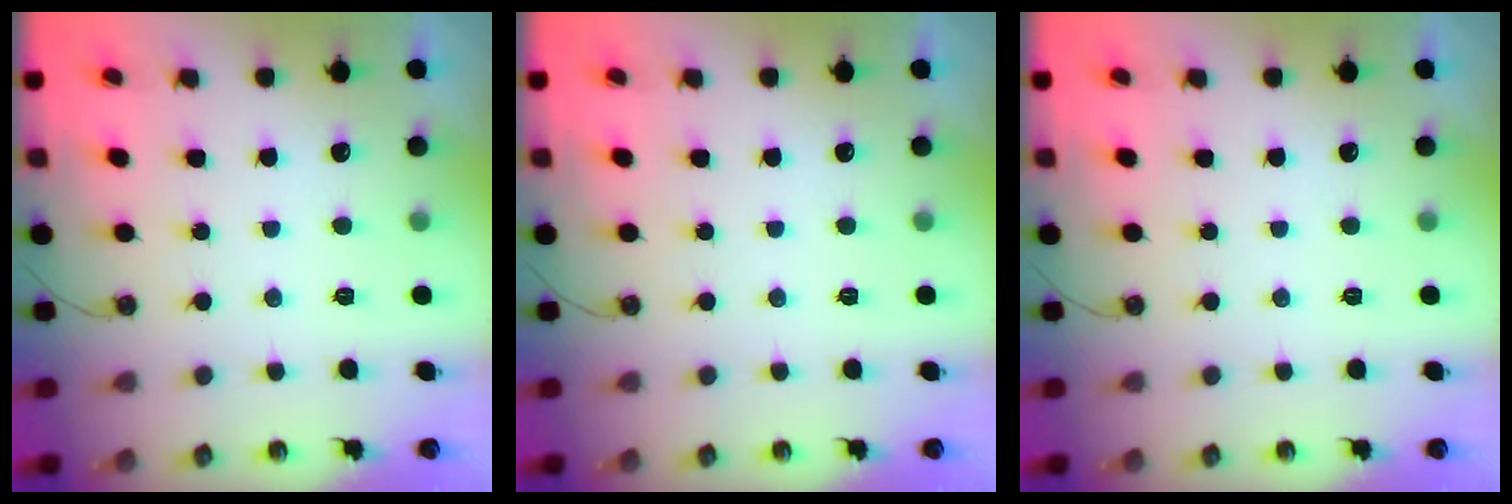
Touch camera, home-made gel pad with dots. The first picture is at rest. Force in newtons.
{"total": 0.0}
{"total": 0.0}